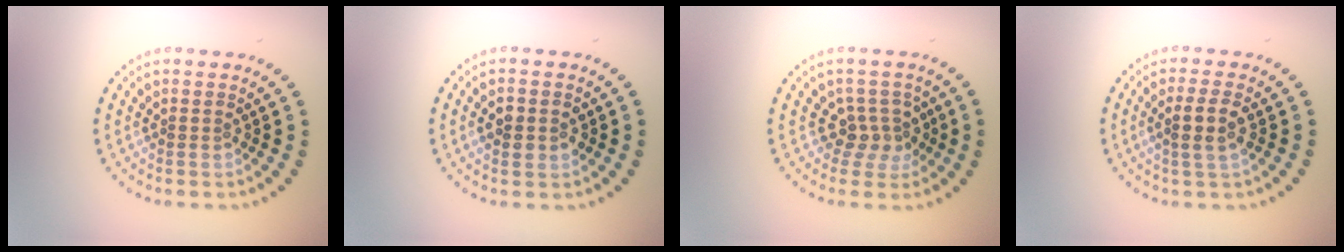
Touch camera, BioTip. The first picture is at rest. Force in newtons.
{"total": 2.7, "press": 2.7, "slide": 0.2}
{"total": 2.6, "press": 2.0, "slide": 1.7}
{"total": 2.2, "press": 2.0, "slide": 1.0}